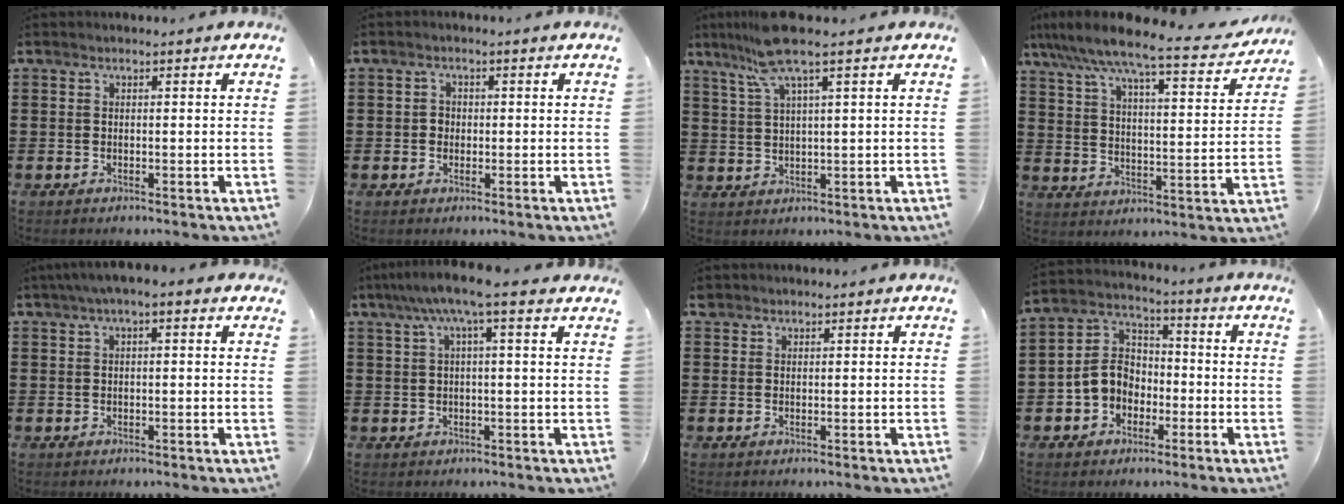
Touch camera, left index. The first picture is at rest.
{"total": 1.4, "force": [-0.1, 1.3, 0.5], "torque": [-0.013, 0.007, -0.004]}
{"total": 7.6, "force": [4.8, 0.4, 5.9], "torque": [-0.134, -0.002, 0.083]}
{"total": 7.9, "force": [6.9, 0.3, 3.9], "torque": [-0.107, -0.041, 0.111]}
{"total": 2.1, "force": [0.5, 0.5, 1.9], "torque": [-0.037, 0.003, 0.008]}
{"total": 5.5, "force": [3.0, 0.0, 4.6], "torque": [-0.098, 0.004, 0.050]}
{"total": 1.2, "force": [0.9, 0.7, 0.3], "torque": [-0.008, 0.003, 0.018]}
{"total": 6.7, "force": [-2.0, 5.8, 2.8], "torque": [-0.085, 0.014, -0.043]}